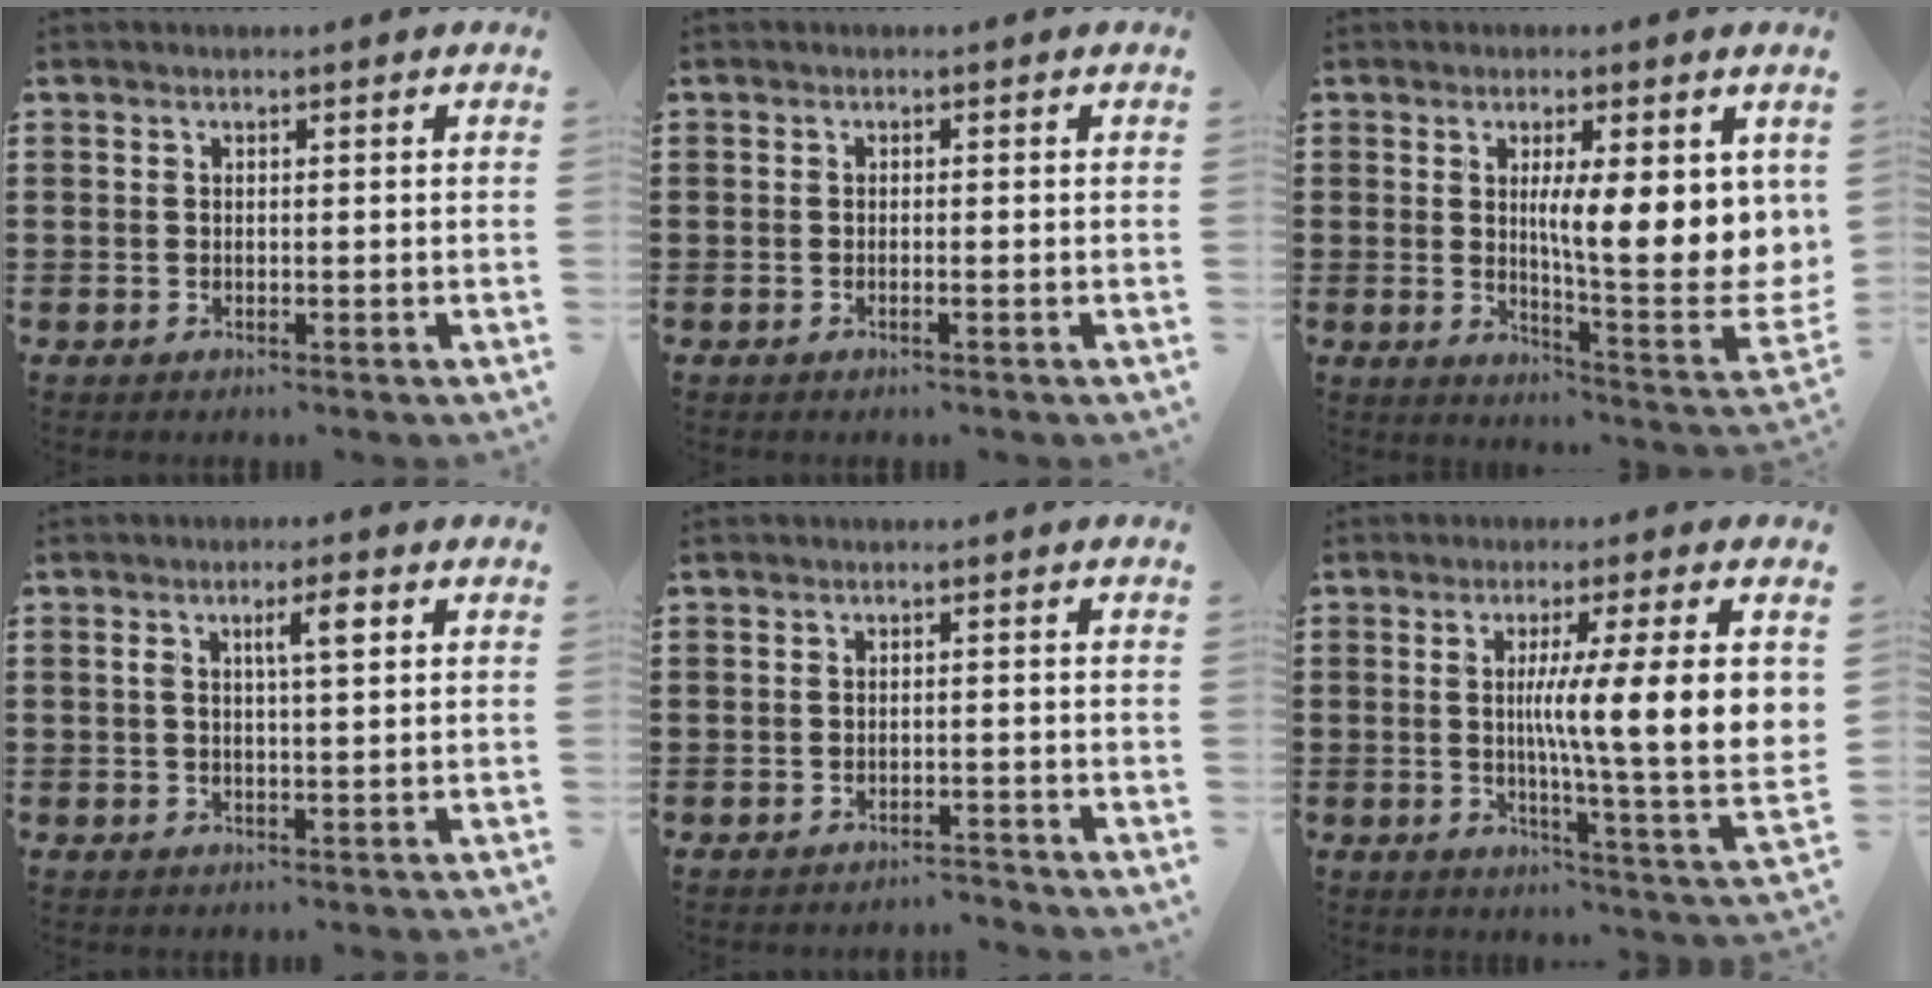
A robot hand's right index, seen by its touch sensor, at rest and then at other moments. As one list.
[{"total": 0.5, "force": [-0.3, 0.0, 0.4], "torque": [-0.006, -0.001, -0.007]}, {"total": 10.7, "force": [2.4, 2.3, 10.2], "torque": [-0.150, -0.028, 0.035]}, {"total": 4.1, "force": [1.3, 0.8, 3.8], "torque": [-0.061, 0.003, 0.015]}, {"total": 1.6, "force": [-1.6, 0.1, 0.1], "torque": [-0.008, 0.002, -0.033]}, {"total": 11.3, "force": [2.4, 0.8, 11.0], "torque": [-0.191, -0.014, 0.035]}]